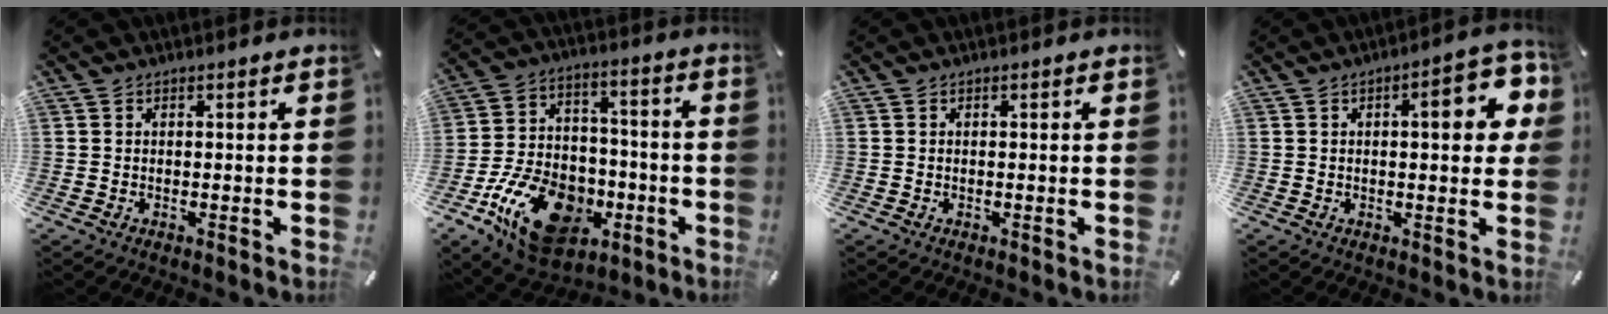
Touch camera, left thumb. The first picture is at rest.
{"total": 20.4, "force": [-8.7, 13.8, 12.2], "torque": [-0.204, 0.053, -0.133]}
{"total": 0.0}
{"total": 10.8, "force": [2.7, 3.8, 9.7], "torque": [-0.113, -0.011, 0.034]}